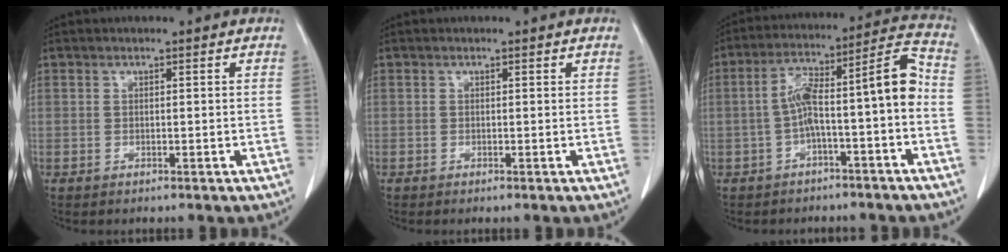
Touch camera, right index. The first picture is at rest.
{"total": 0.0}
{"total": 11.6, "force": [-2.3, 1.4, 11.2], "torque": [-0.181, 0.053, -0.036]}